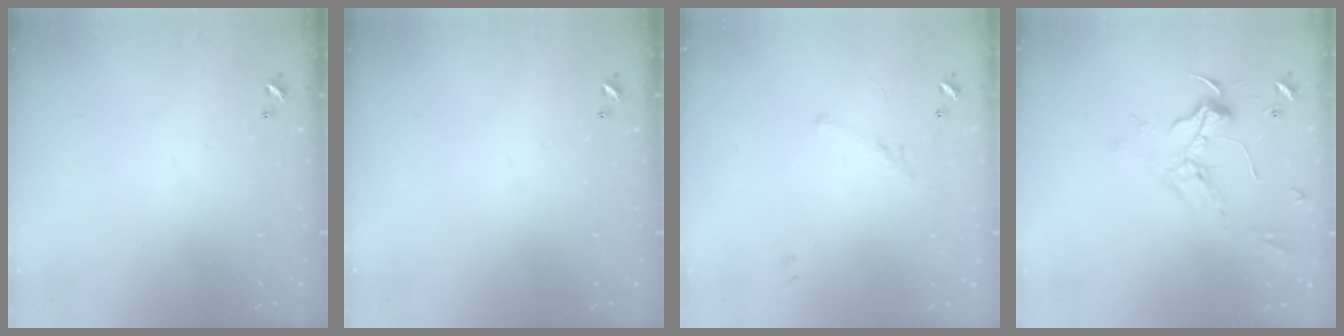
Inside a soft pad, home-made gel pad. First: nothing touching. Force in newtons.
{"total": 0.0}
{"total": 5.9, "press": 5.9, "slide": 0.8}
{"total": 2.4, "press": 2.3, "slide": 0.9}